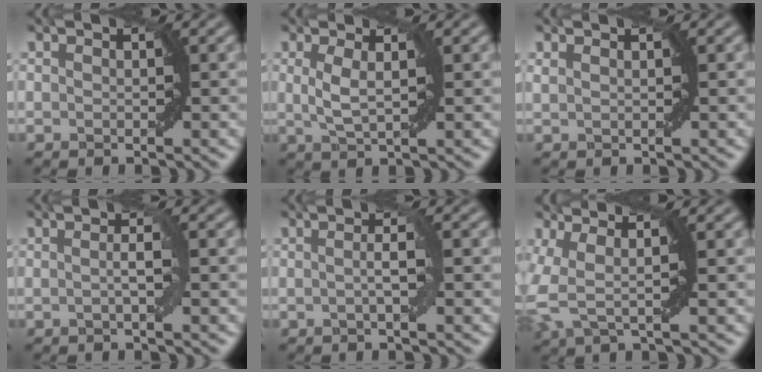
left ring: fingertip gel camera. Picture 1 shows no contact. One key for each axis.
{"total": 2.3, "fx": 0.5, "fy": 0.5, "fz": 2.2, "tx": -0.044, "ty": -0.003, "tz": 0.013}
{"total": 0.7, "fx": 0.6, "fy": 0.1, "fz": 0.4, "tx": -0.008, "ty": 0.003, "tz": 0.011}
{"total": 1.8, "fx": -0.1, "fy": 0.1, "fz": 1.8, "tx": -0.031, "ty": 0.003, "tz": -0.002}
{"total": 2.1, "fx": -0.1, "fy": 0.2, "fz": 2.1, "tx": -0.035, "ty": 0.003, "tz": -0.003}
{"total": 3.6, "fx": 0.4, "fy": 0.9, "fz": 3.4, "tx": -0.087, "ty": 0.002, "tz": 0.005}